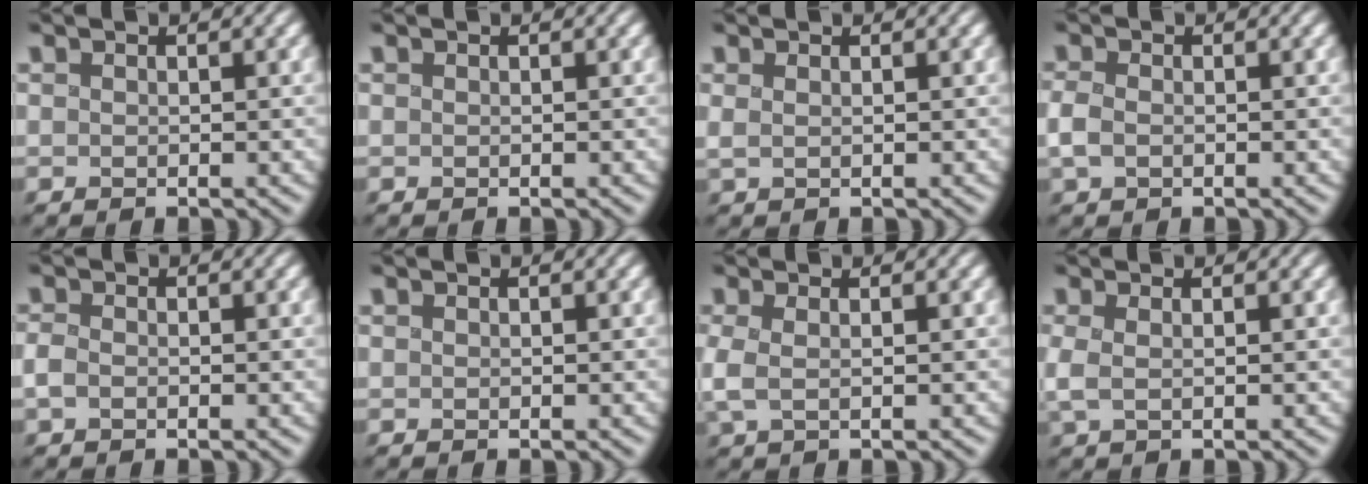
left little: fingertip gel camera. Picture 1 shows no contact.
{"total": 0.0}
{"total": 1.2, "force": [0.5, 0.5, 1.0], "torque": [-0.016, 0.003, 0.003]}
{"total": 1.9, "force": [-0.4, 1.2, 1.4], "torque": [-0.036, -0.001, -0.012]}
{"total": 1.2, "force": [-0.5, 0.7, 0.8], "torque": [-0.020, 0.000, -0.015]}
{"total": 0.0}
{"total": 2.1, "force": [0.1, 0.7, 2.0], "torque": [-0.046, 0.003, -0.001]}
{"total": 1.7, "force": [0.2, 0.5, 1.6], "torque": [-0.036, 0.004, 0.001]}